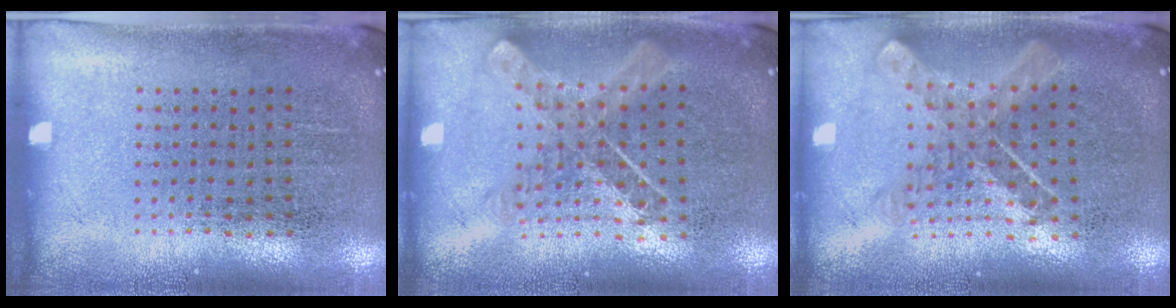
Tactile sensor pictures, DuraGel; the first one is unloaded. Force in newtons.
{"total": 0.9, "press": 0.9, "slide": 0.1}
{"total": 0.9, "press": 0.9, "slide": 0.2}